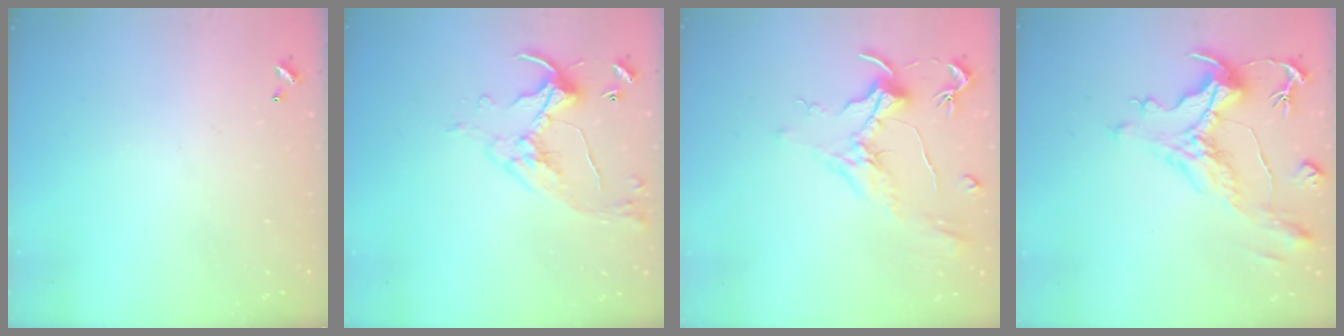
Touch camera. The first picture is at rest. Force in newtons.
{"total": 7.0, "press": 6.9, "slide": 0.8}
{"total": 1.9, "press": 1.7, "slide": 0.9}
{"total": 1.9, "press": 0.9, "slide": 1.7}